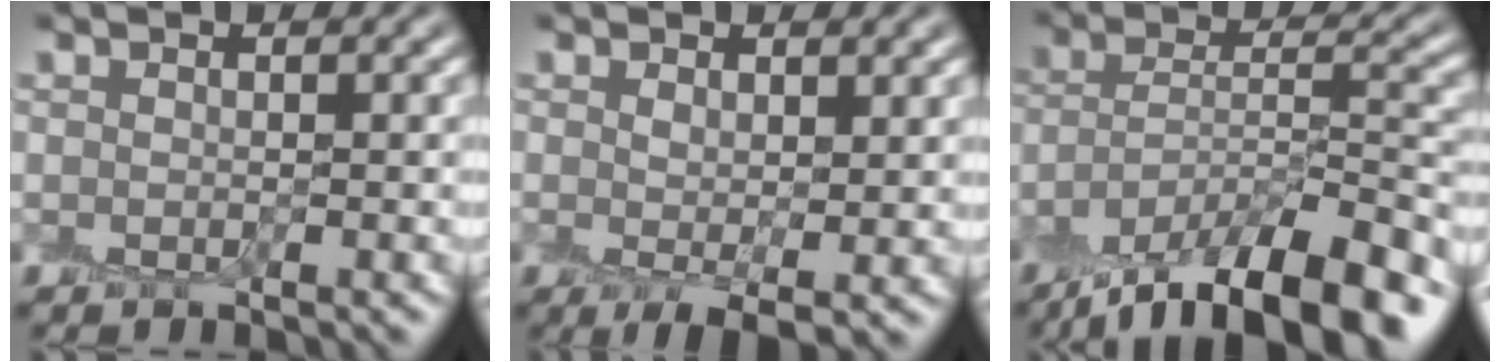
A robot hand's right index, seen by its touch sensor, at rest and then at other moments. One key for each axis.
{"total": 2.5, "fx": 0.1, "fy": 1.0, "fz": 2.3, "tx": -0.038, "ty": -0.006, "tz": 0.005}
{"total": 12.5, "fx": -9.0, "fy": 4.0, "fz": 7.7, "tx": -0.130, "ty": 0.002, "tz": -0.154}